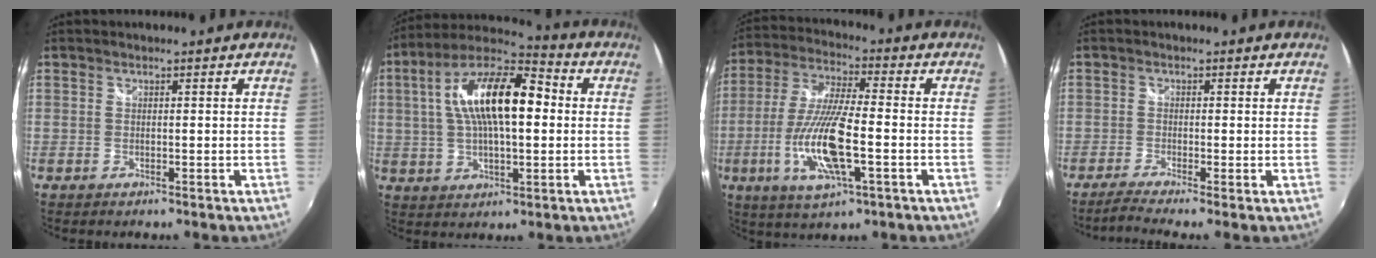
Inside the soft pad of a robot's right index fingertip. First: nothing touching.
{"total": 17.7, "force": [2.4, 7.1, 16.0], "torque": [-0.291, 0.025, 0.031]}
{"total": 15.4, "force": [-4.3, 3.7, 14.3], "torque": [-0.296, -0.015, -0.081]}
{"total": 2.7, "force": [-2.0, -0.6, 1.7], "torque": [-0.046, -0.009, -0.050]}